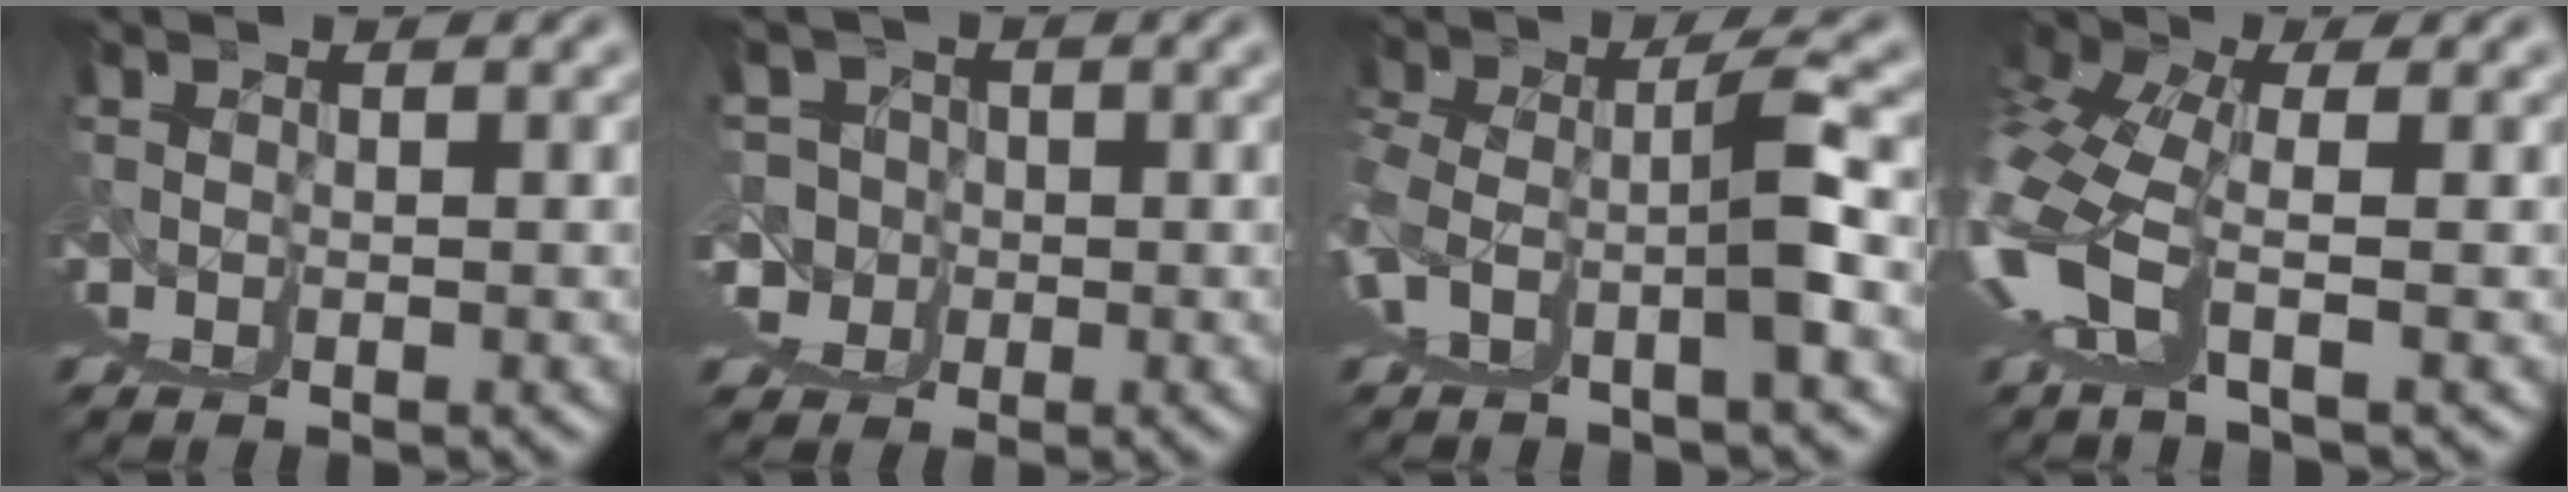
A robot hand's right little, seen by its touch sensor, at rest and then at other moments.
{"total": 2.0, "force": [1.0, 0.9, 1.5], "torque": [-0.006, -0.016, 0.027]}
{"total": 2.6, "force": [0.2, 0.4, 2.5], "torque": [-0.062, 0.001, 0.013]}
{"total": 4.4, "force": [2.1, -3.5, 1.8], "torque": [-0.024, 0.016, 0.038]}